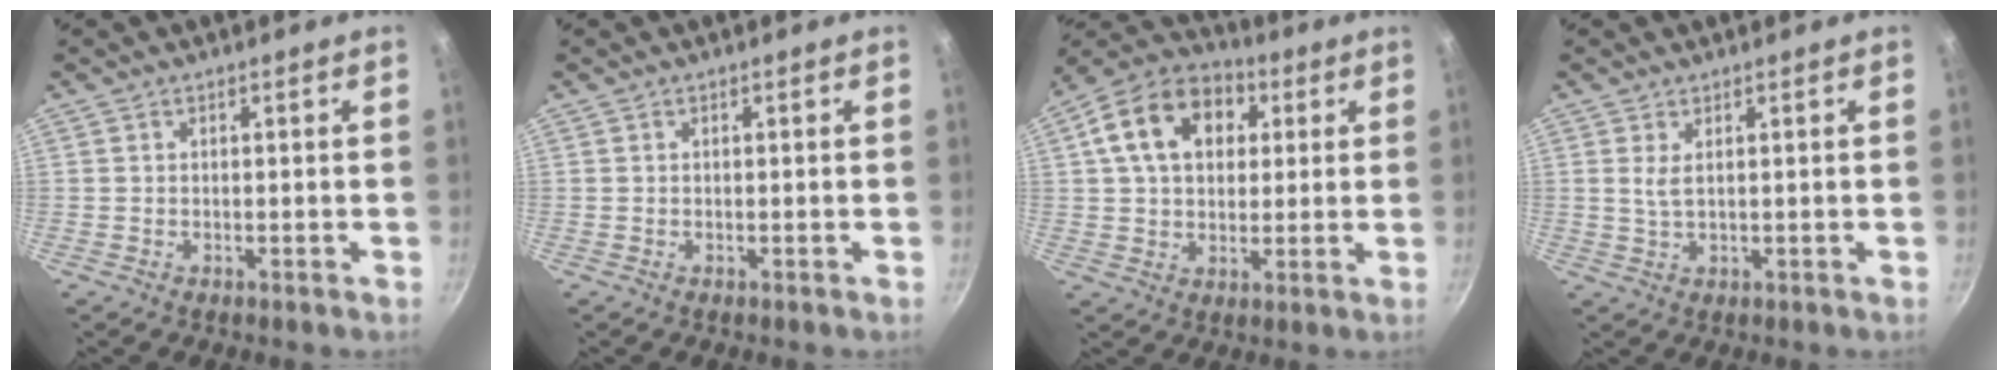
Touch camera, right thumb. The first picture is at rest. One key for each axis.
{"total": 0.0}
{"total": 16.1, "fx": 4.6, "fy": 11.5, "fz": 10.4, "tx": -0.157, "ty": 0.021, "tz": 0.061}
{"total": 2.3, "fx": 0.8, "fy": 0.9, "fz": 2.0, "tx": -0.039, "ty": -0.008, "tz": 0.017}